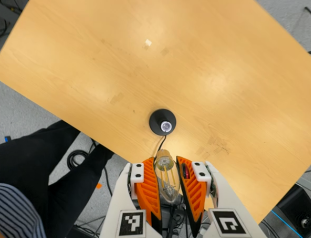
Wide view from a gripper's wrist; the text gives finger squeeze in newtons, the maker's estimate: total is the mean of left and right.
{"total": 20.3, "left": 21.4, "right": 19.1}